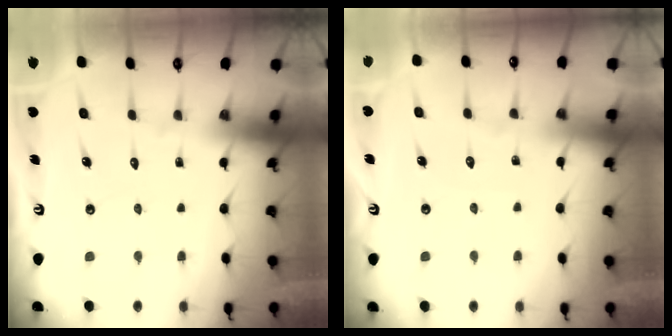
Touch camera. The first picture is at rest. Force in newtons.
{"total": 2.9, "press": 2.9, "slide": 0.5}